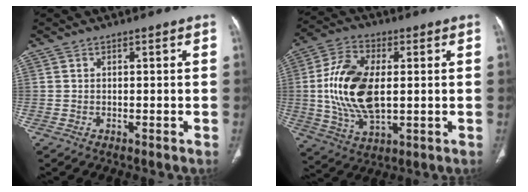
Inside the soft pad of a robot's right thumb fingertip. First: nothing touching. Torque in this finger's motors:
{"motor_torque": [-0.36, 1.28, 0.86, 0.79, 0.25]}